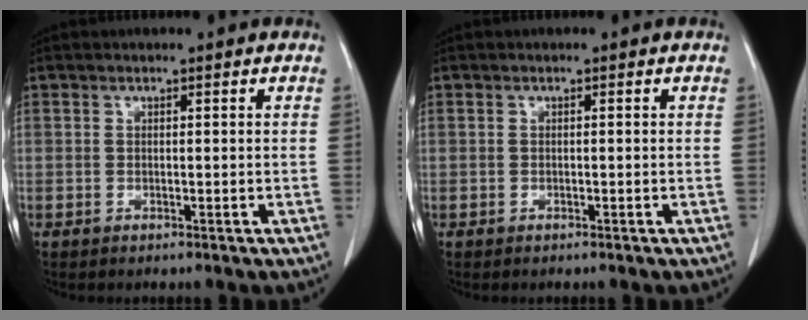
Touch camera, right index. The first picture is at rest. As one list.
[{"total": 0.0}]